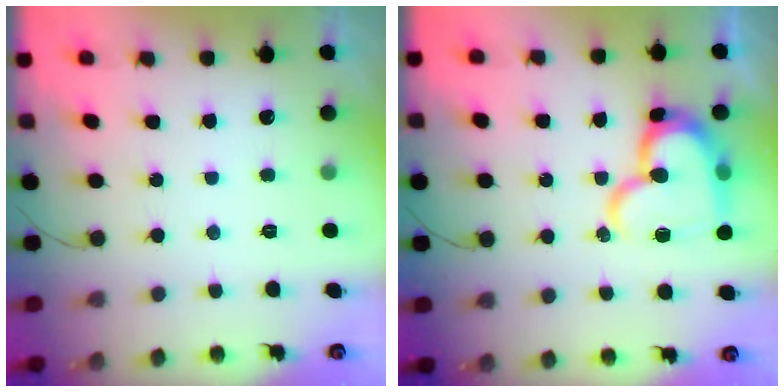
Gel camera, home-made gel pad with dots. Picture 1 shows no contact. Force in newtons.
{"total": 17.5, "press": 17.5, "slide": 1.0}